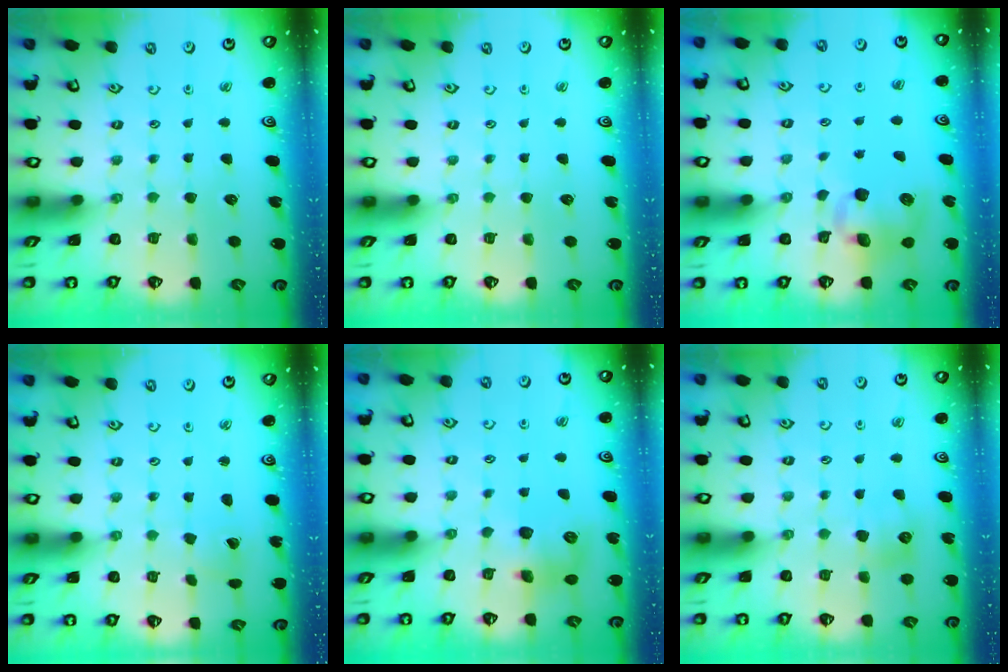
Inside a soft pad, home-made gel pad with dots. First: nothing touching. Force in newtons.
{"total": 0.0}
{"total": 7.7, "press": 7.6, "slide": 1.4}
{"total": 1.3, "press": 1.3, "slide": 0.1}
{"total": 8.5, "press": 8.5, "slide": 0.4}
{"total": 6.0, "press": 5.9, "slide": 0.9}